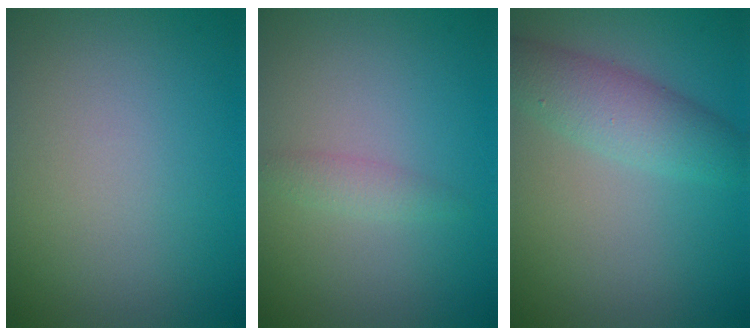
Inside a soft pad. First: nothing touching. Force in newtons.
{"total": 1.2, "press": 1.2, "slide": 0.0}
{"total": 4.0, "press": 4.0, "slide": 0.1}